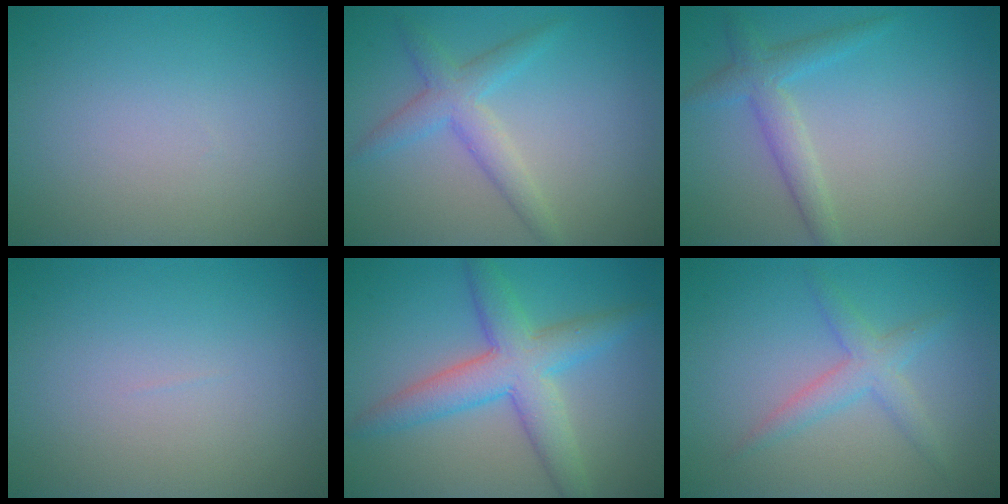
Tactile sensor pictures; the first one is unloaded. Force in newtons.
{"total": 3.2, "press": 3.2, "slide": 0.1}
{"total": 2.8, "press": 2.8, "slide": 0.2}
{"total": 0.0}
{"total": 6.0, "press": 6.0, "slide": 0.1}
{"total": 2.5, "press": 2.5, "slide": 0.1}